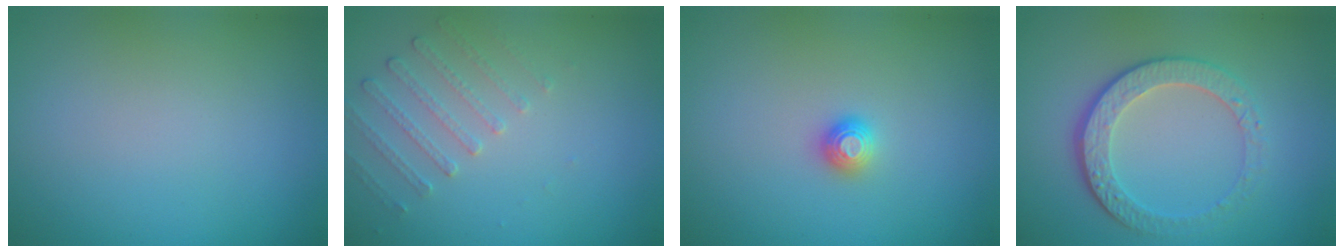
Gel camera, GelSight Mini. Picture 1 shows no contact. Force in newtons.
{"total": 1.7, "press": 1.2, "slide": 1.2}
{"total": 1.2, "press": 1.1, "slide": 0.3}
{"total": 4.6, "press": 3.3, "slide": 3.2}